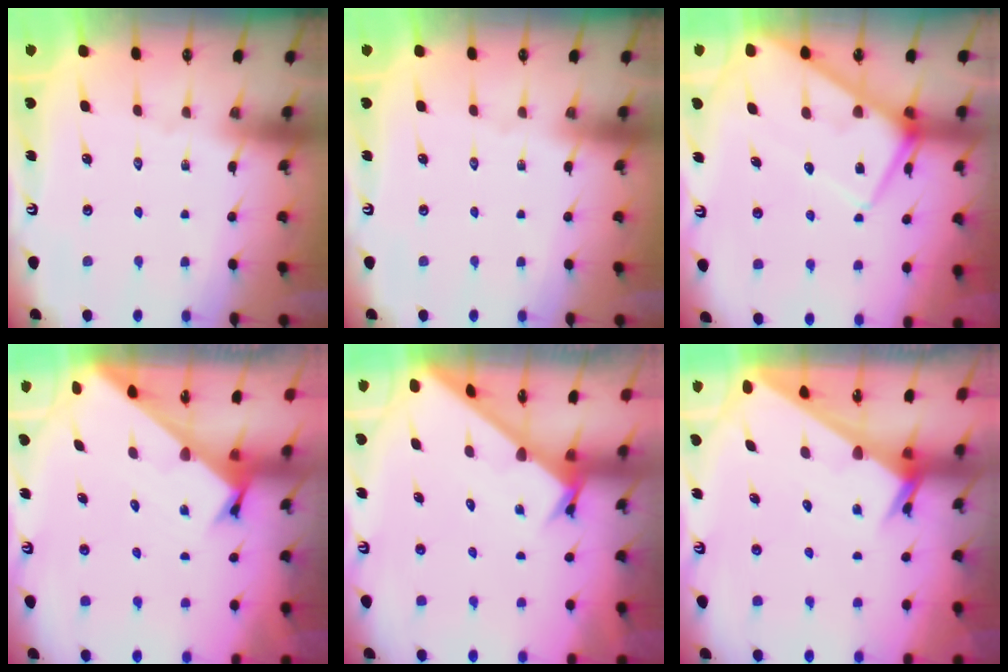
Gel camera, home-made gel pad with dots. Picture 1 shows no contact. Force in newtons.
{"total": 0.0}
{"total": 11.8, "press": 11.8, "slide": 1.2}
{"total": 2.6, "press": 2.6, "slide": 0.3}
{"total": 2.7, "press": 2.7, "slide": 0.2}
{"total": 2.2, "press": 2.2, "slide": 0.1}